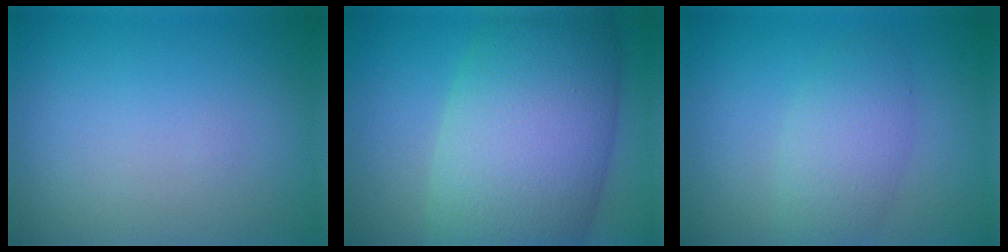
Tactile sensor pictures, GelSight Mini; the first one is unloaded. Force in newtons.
{"total": 13.7, "press": 13.7, "slide": 0.5}
{"total": 3.5, "press": 3.5, "slide": 0.1}